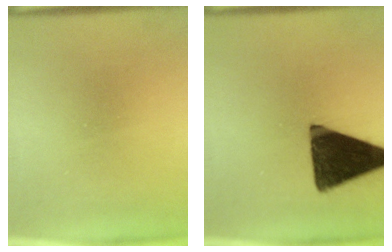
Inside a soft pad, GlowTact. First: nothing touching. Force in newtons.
{"total": 17.4}